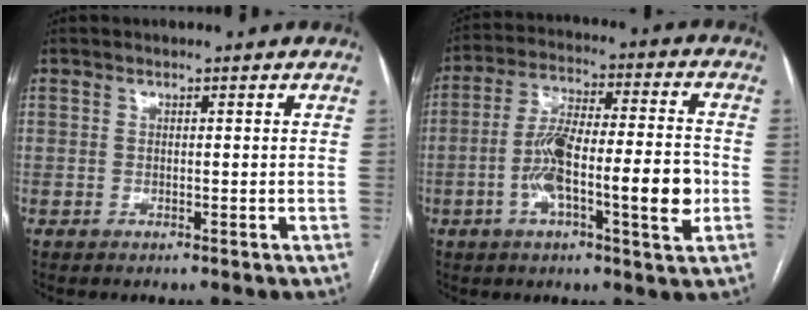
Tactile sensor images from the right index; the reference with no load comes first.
{"total": 14.5, "force": [-3.2, 2.8, 13.9], "torque": [-0.241, 0.015, -0.051]}